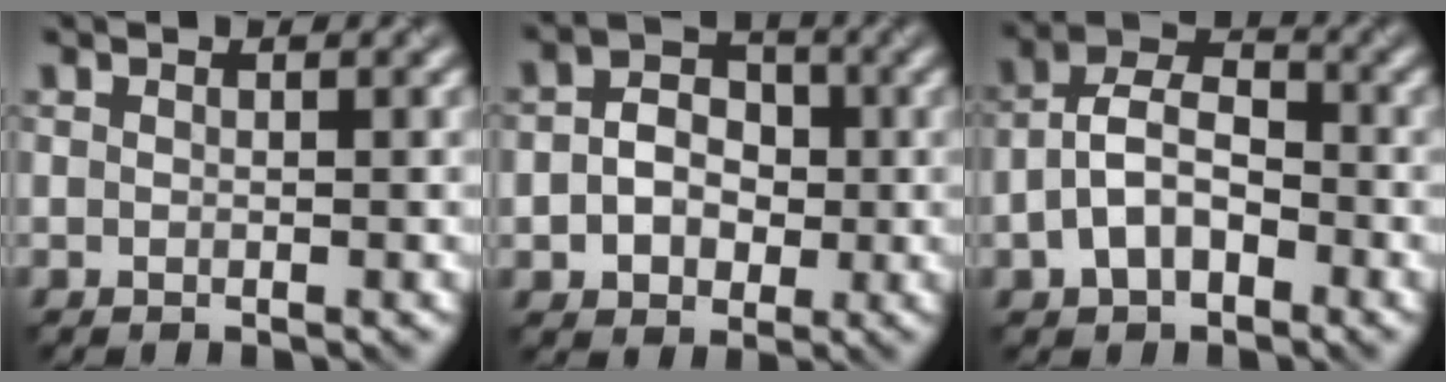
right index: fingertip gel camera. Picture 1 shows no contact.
{"total": 4.0, "force": [-0.2, 3.3, 2.2], "torque": [-0.028, 0.008, -0.013]}
{"total": 4.4, "force": [-1.4, 2.9, 3.1], "torque": [-0.062, 0.019, -0.037]}